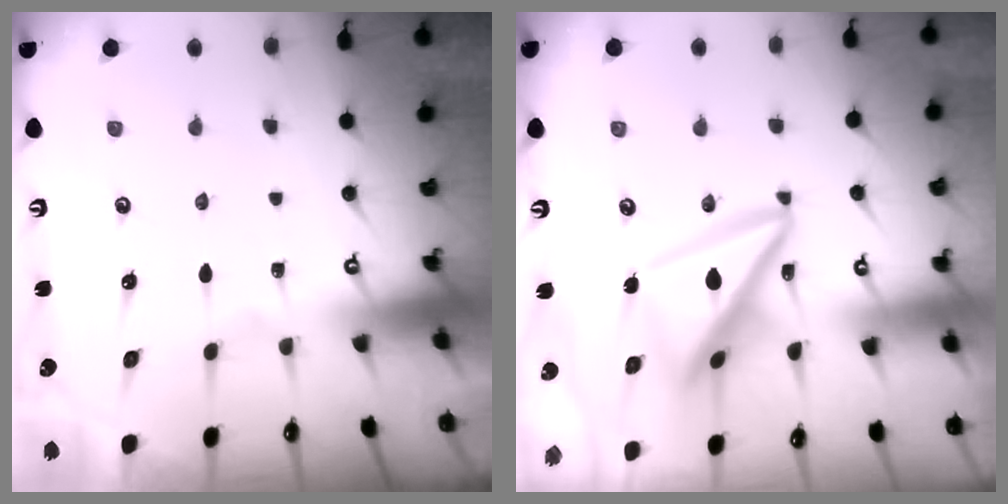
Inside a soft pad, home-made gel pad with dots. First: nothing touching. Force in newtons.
{"total": 15.8, "press": 15.7, "slide": 1.9}